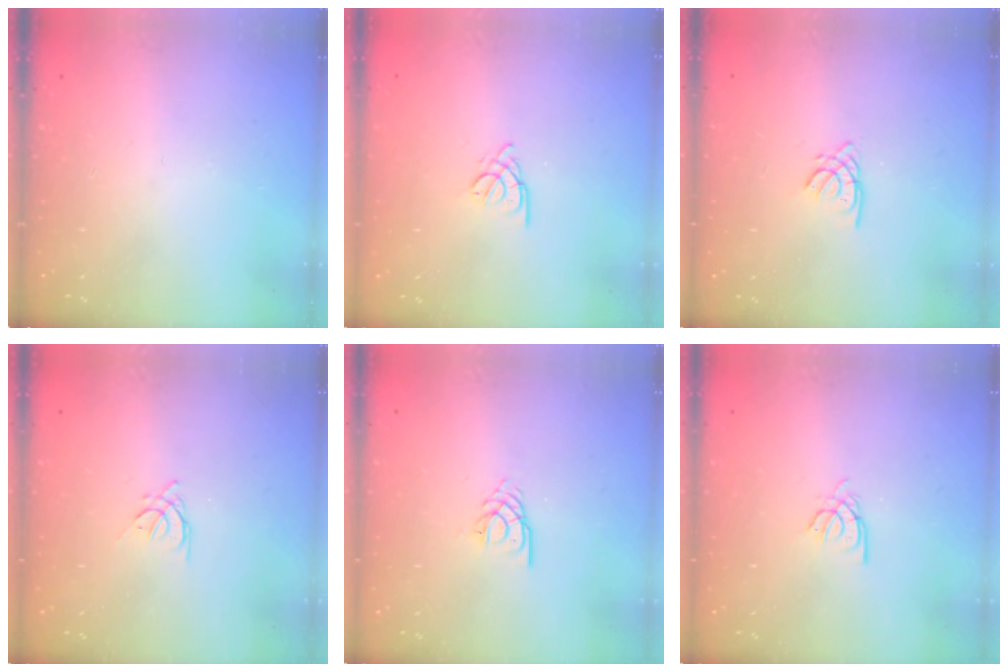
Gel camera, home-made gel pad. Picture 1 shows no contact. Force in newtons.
{"total": 2.2, "press": 2.2, "slide": 0.5}
{"total": 1.5, "press": 1.5, "slide": 0.1}
{"total": 2.5, "press": 2.4, "slide": 0.5}
{"total": 2.1, "press": 2.1, "slide": 0.3}
{"total": 2.4, "press": 2.4, "slide": 0.4}